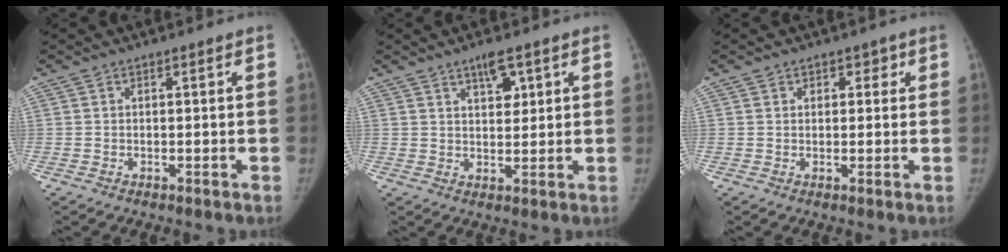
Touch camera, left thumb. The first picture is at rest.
{"total": 4.4, "force": [2.6, 1.8, 3.1], "torque": [-0.038, -0.017, 0.043]}
{"total": 2.3, "force": [1.2, 1.8, 0.7], "torque": [0.018, -0.004, 0.011]}